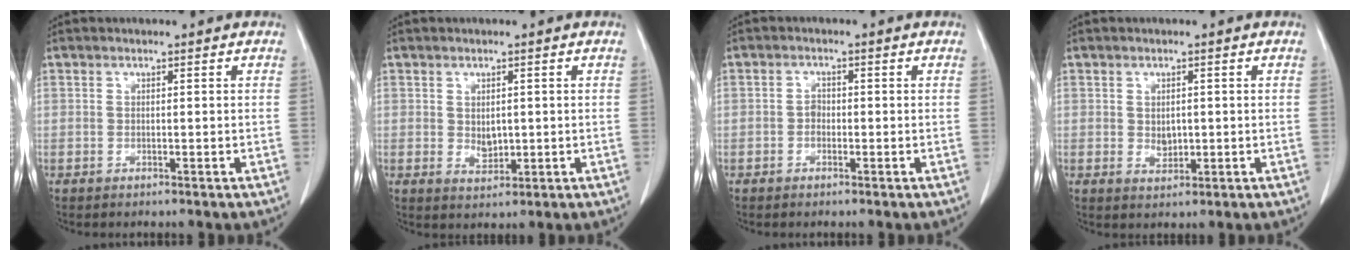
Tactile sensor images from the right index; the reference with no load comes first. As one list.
[{"total": 2.5, "force": [0.3, 1.7, 1.8], "torque": [-0.030, -0.004, 0.015]}, {"total": 1.3, "force": [-0.4, 1.0, 0.7], "torque": [-0.008, 0.007, -0.006]}, {"total": 2.2, "force": [0.2, 1.6, 1.5], "torque": [-0.024, -0.002, 0.011]}]